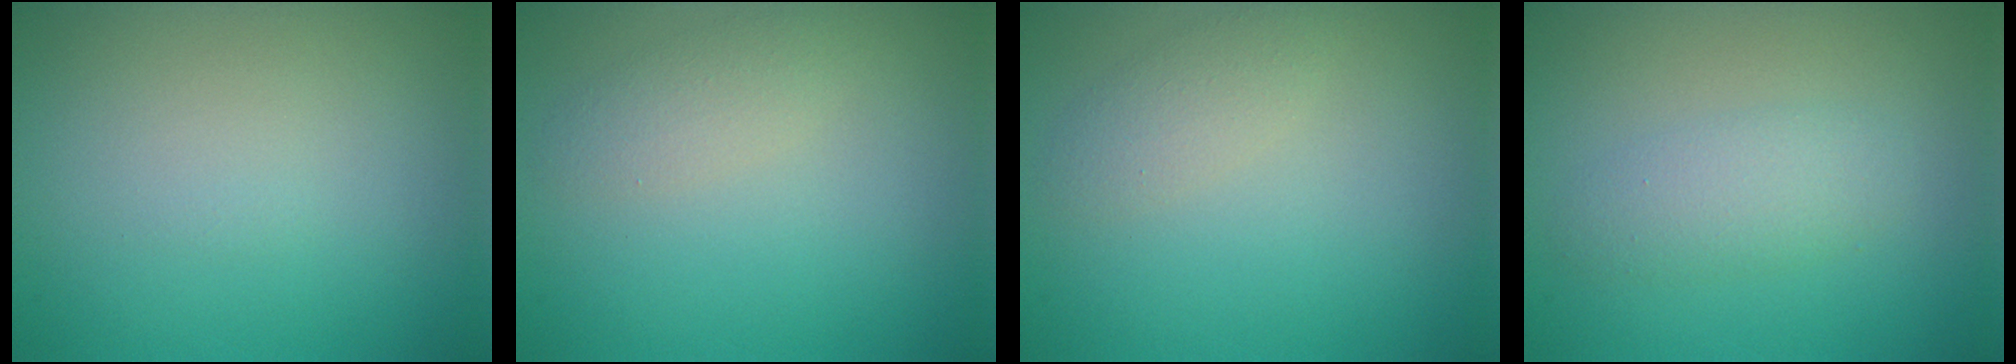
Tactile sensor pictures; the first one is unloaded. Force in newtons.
{"total": 1.6, "press": 1.6, "slide": 0.1}
{"total": 1.6, "press": 1.6, "slide": 0.1}
{"total": 2.3, "press": 2.3, "slide": 0.1}